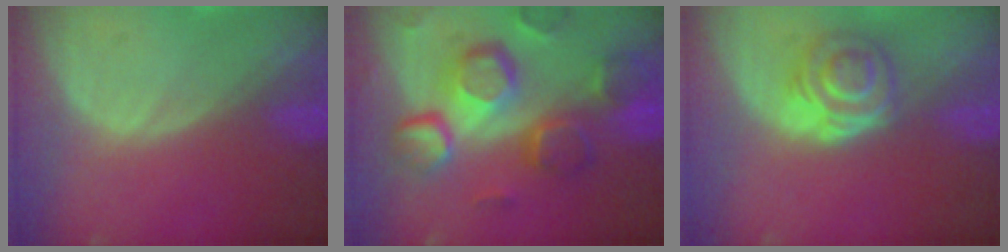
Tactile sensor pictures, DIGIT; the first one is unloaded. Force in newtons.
{"total": 12.2, "press": 10.7, "slide": 6.0}
{"total": 6.2, "press": 5.2, "slide": 3.3}